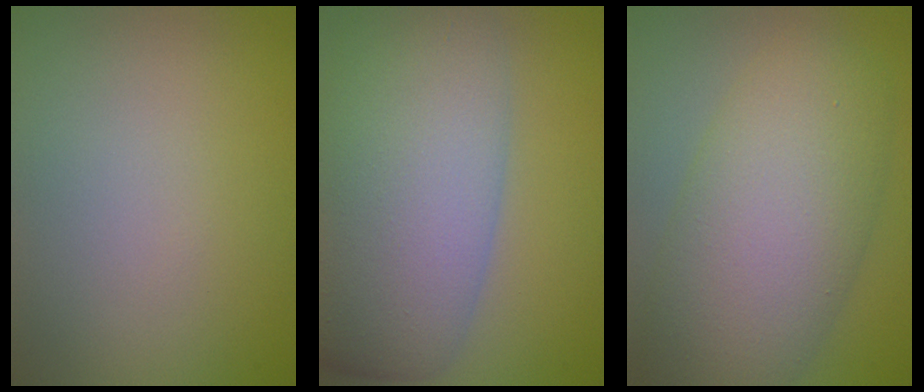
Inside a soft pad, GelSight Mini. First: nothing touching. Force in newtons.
{"total": 11.9, "press": 11.9, "slide": 0.8}
{"total": 9.7, "press": 9.7, "slide": 0.4}